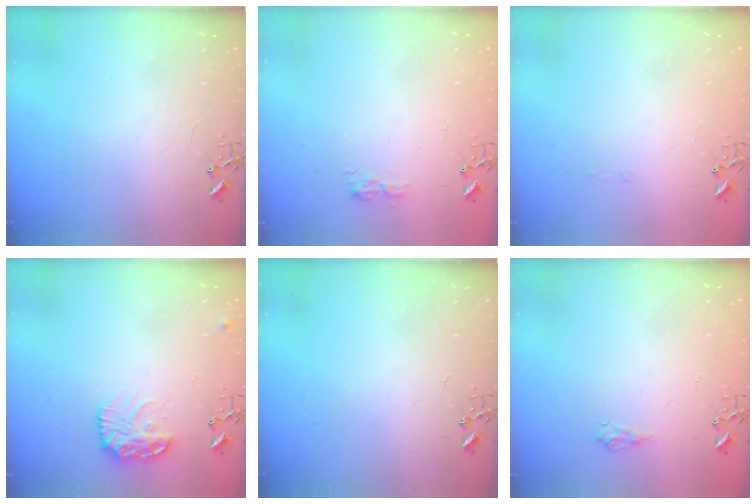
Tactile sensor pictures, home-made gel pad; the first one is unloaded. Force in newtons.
{"total": 8.0, "press": 7.9, "slide": 0.7}
{"total": 2.8, "press": 2.8, "slide": 0.5}
{"total": 14.3, "press": 14.3, "slide": 0.8}
{"total": 0.0}
{"total": 7.3, "press": 7.3, "slide": 0.4}